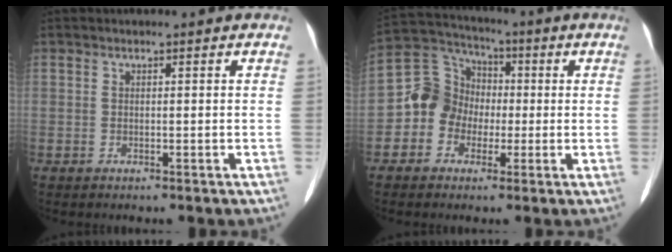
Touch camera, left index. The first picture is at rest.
{"total": 8.2, "force": [-1.3, 7.7, 2.5], "torque": [-0.068, 0.037, -0.029]}